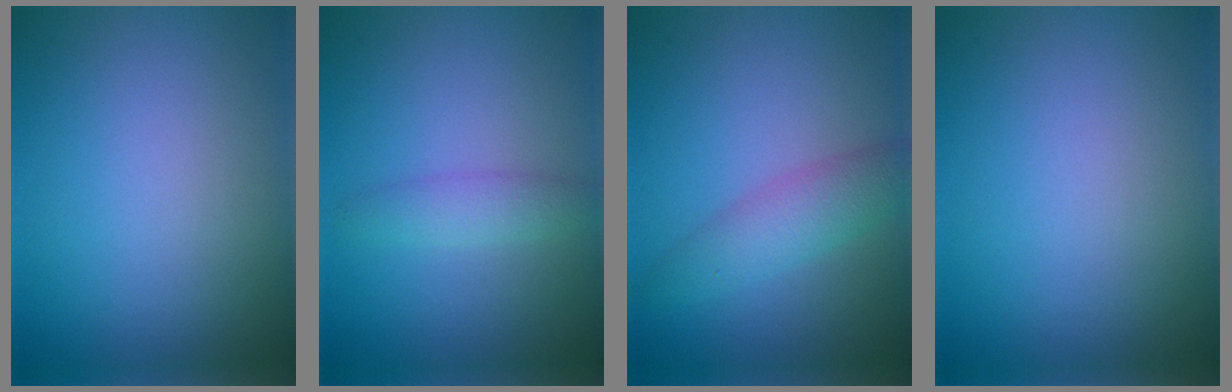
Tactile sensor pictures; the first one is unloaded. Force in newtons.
{"total": 1.8, "press": 1.8, "slide": 0.0}
{"total": 3.2, "press": 3.2, "slide": 0.0}
{"total": 0.0}